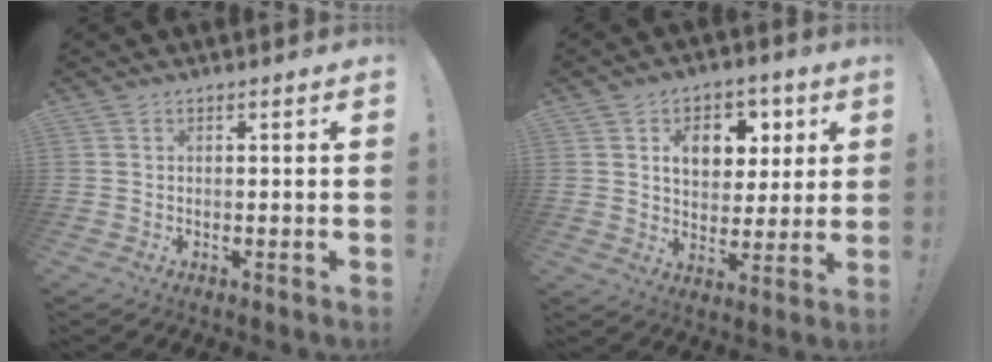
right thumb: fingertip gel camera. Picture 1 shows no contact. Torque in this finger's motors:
{"motor_torque": [0.52, 0.59, 0.06, 0.04, 0.03]}